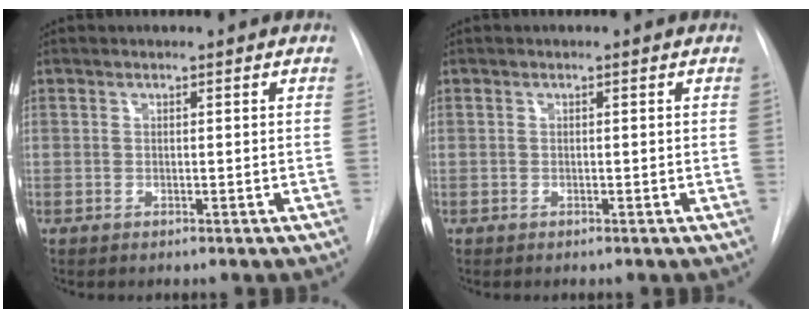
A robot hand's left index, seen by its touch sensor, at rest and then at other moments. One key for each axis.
{"total": 0.0}